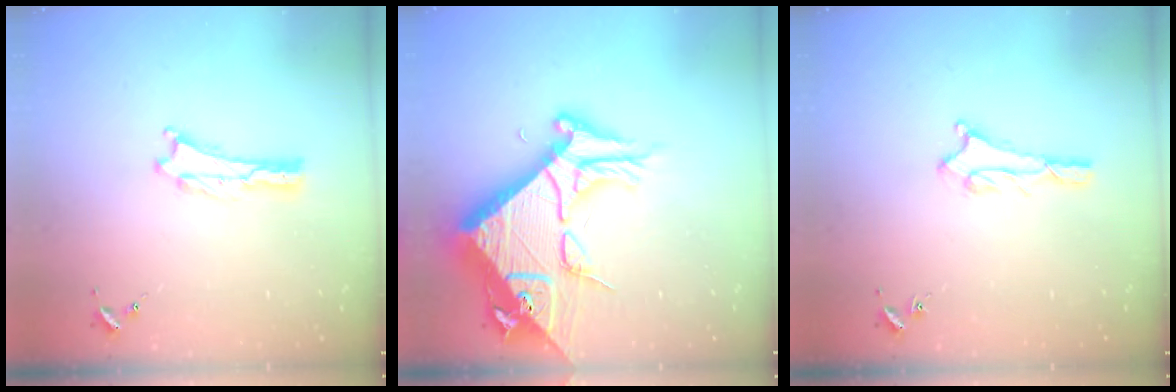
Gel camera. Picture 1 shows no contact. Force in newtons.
{"total": 13.0, "press": 12.9, "slide": 1.4}
{"total": 2.0, "press": 2.0, "slide": 0.2}